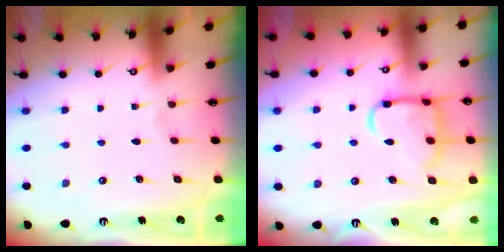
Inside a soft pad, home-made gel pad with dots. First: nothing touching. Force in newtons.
{"total": 12.4, "press": 12.4, "slide": 0.8}